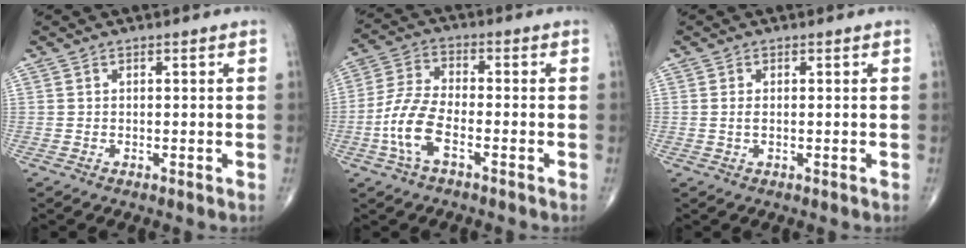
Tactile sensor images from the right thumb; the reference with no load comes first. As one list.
[{"total": 9.1, "force": [-3.5, 4.0, 7.5], "torque": [-0.167, 0.023, -0.071]}, {"total": 1.3, "force": [0.0, 0.6, 1.1], "torque": [-0.026, -0.002, 0.003]}]